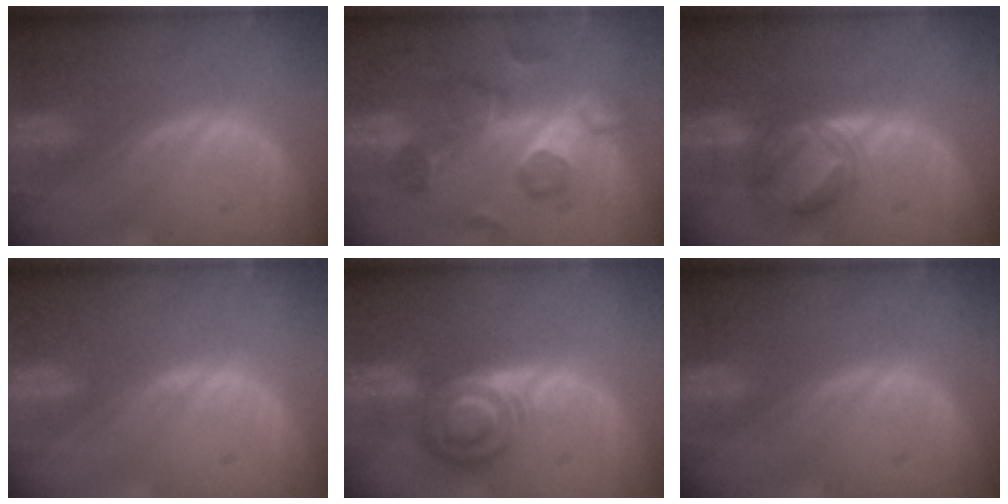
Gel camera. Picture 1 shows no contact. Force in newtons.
{"total": 8.7, "press": 8.4, "slide": 2.2}
{"total": 5.9, "press": 5.8, "slide": 1.0}
{"total": 0.6, "press": 0.2, "slide": 0.5}
{"total": 6.4, "press": 6.2, "slide": 1.6}
{"total": 0.0}